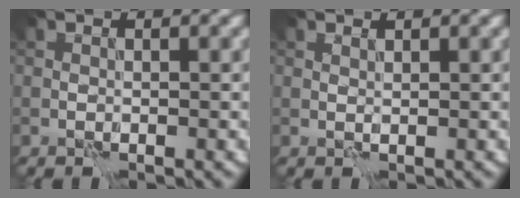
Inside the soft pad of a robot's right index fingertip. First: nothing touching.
{"total": 0.7, "force": [0.6, 0.1, 0.0], "torque": [-0.002, -0.002, 0.014]}